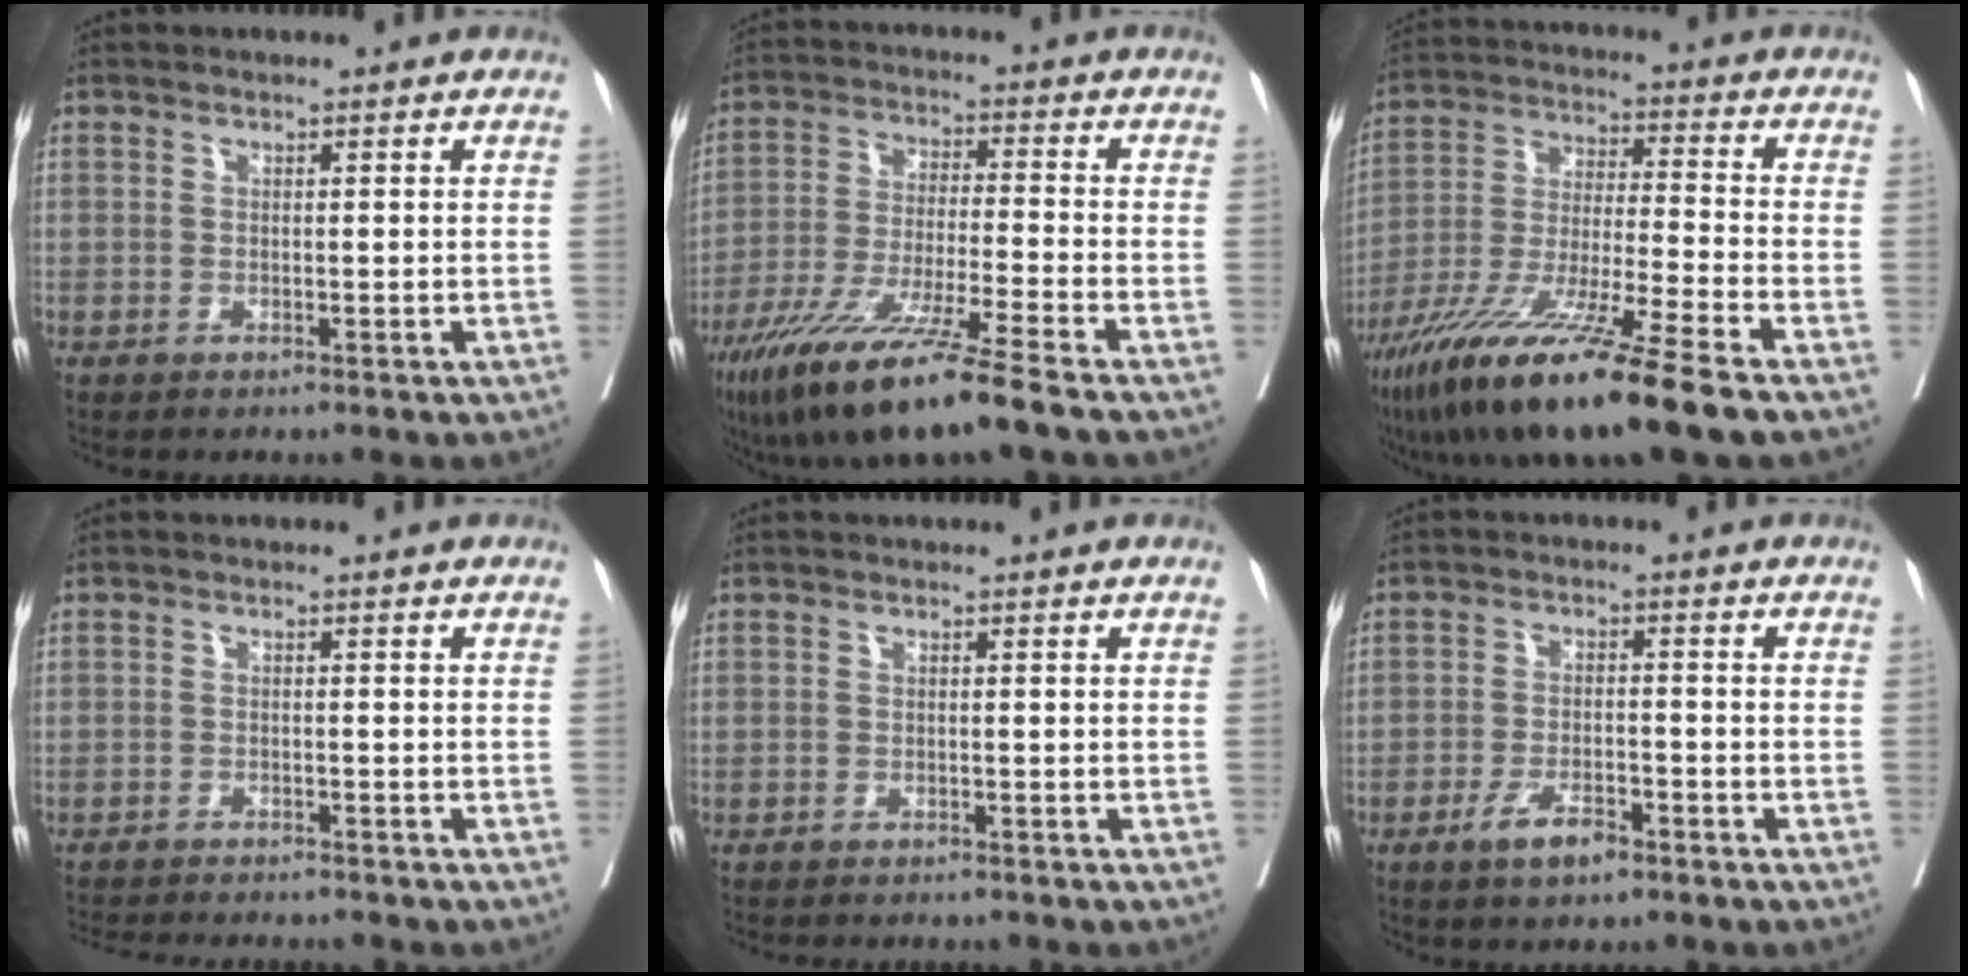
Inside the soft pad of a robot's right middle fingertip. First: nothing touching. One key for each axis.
{"total": 14.2, "fx": -9.8, "fy": -0.8, "fz": 10.3, "tx": -0.199, "ty": -0.048, "tz": -0.175}
{"total": 18.2, "fx": -12.2, "fy": -0.2, "fz": 13.5, "tx": -0.253, "ty": -0.052, "tz": -0.220}
{"total": 10.1, "fx": -9.5, "fy": 1.5, "fz": 3.3, "tx": -0.049, "ty": -0.008, "tz": -0.128}
{"total": 5.0, "fx": -4.6, "fy": 1.2, "fz": 1.6, "tx": -0.017, "ty": -0.004, "tz": -0.060}
{"total": 4.6, "fx": -3.0, "fy": 1.5, "fz": 3.1, "tx": -0.062, "ty": 0.000, "tz": -0.050}